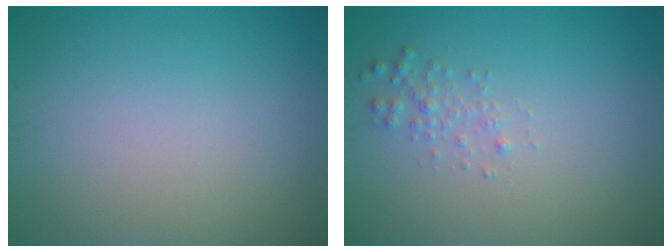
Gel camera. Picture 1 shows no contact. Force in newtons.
{"total": 1.3, "press": 1.3, "slide": 0.0}